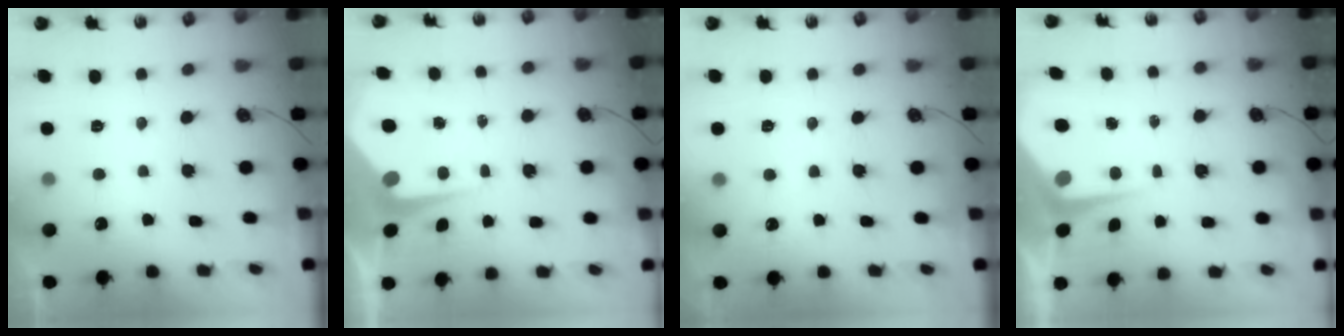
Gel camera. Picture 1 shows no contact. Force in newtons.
{"total": 5.9, "press": 5.9, "slide": 0.5}
{"total": 2.8, "press": 2.8, "slide": 0.5}
{"total": 5.9, "press": 5.9, "slide": 0.6}